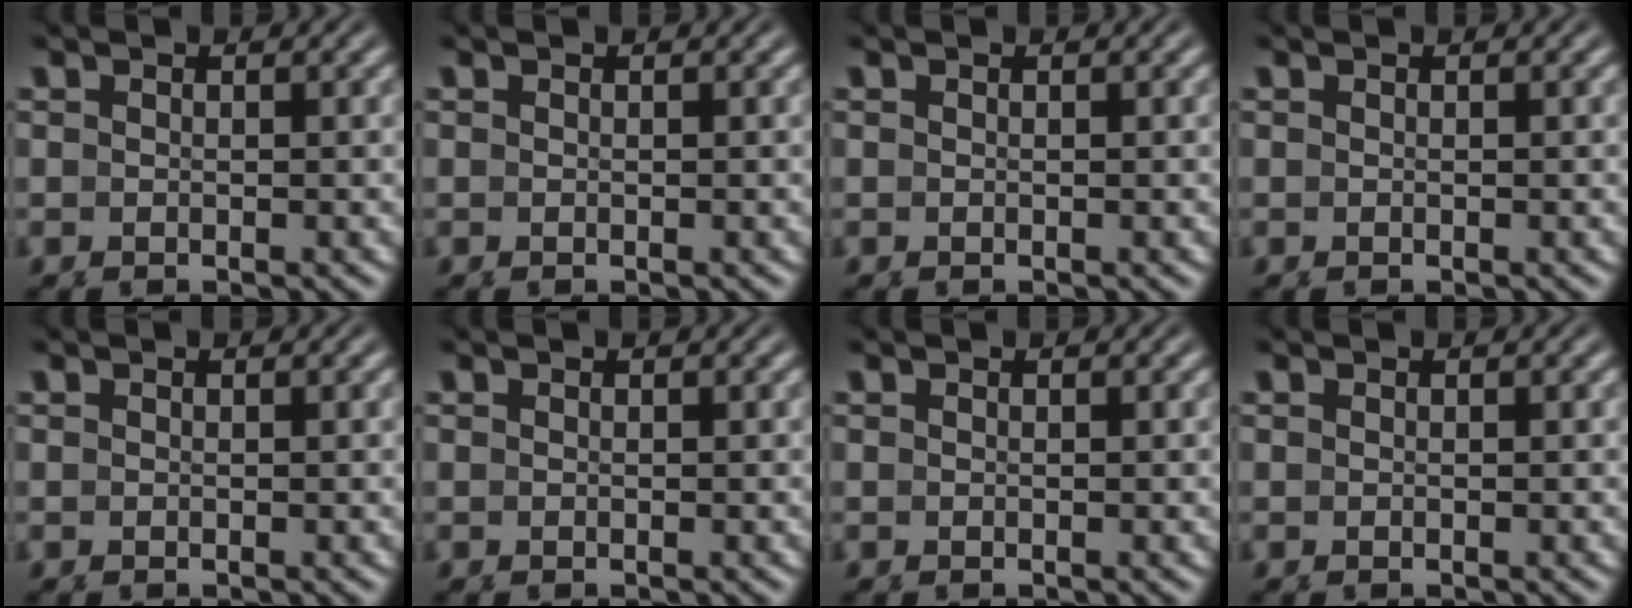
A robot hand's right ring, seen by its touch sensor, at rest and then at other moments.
{"total": 0.0}
{"total": 0.0}
{"total": 1.5, "force": [-0.3, -1.4, -0.5], "torque": [0.016, -0.010, 0.006]}
{"total": 0.0}
{"total": 0.0}
{"total": 0.0}
{"total": 0.0}